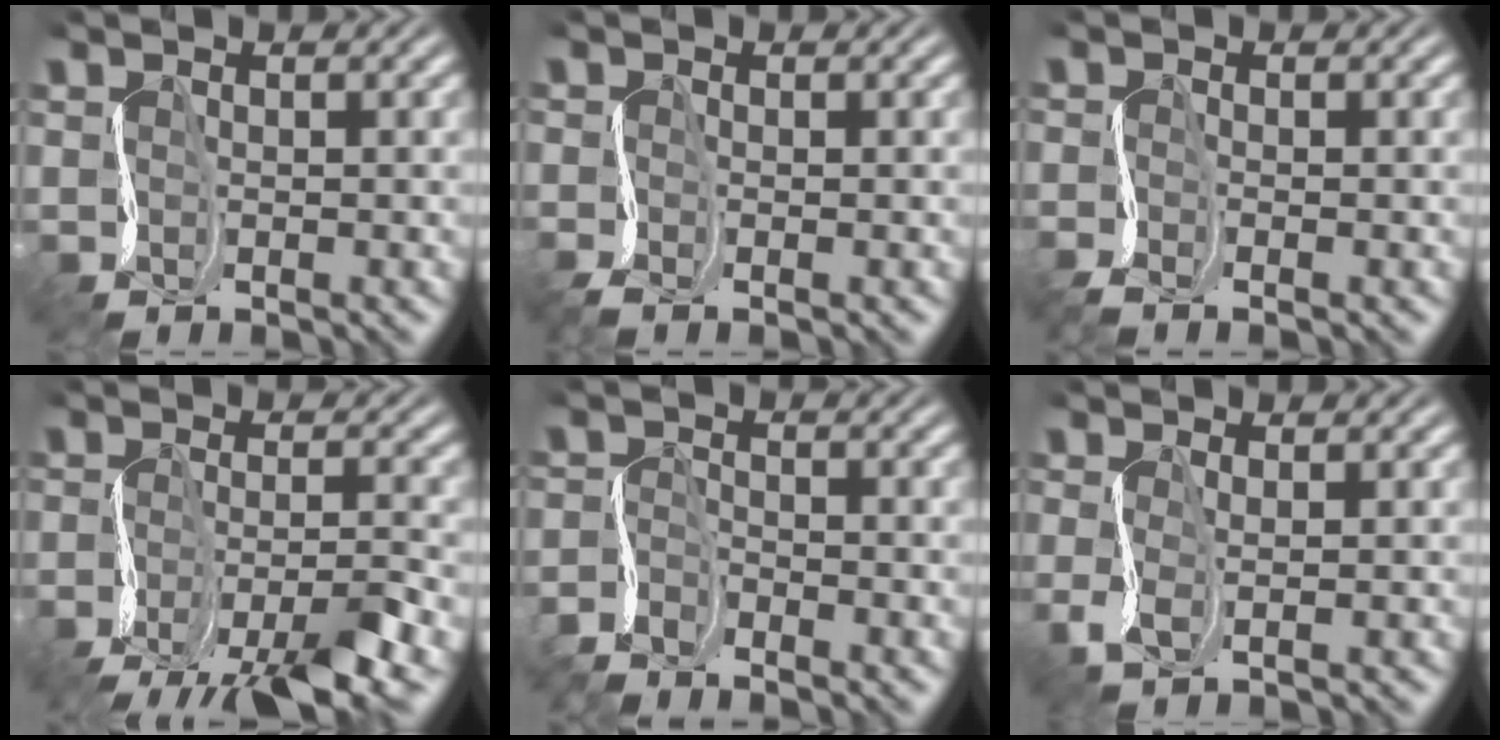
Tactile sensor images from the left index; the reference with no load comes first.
{"total": 1.5, "force": [-1.3, -0.1, 0.9], "torque": [-0.024, -0.003, -0.035]}
{"total": 1.8, "force": [-1.6, 0.0, 1.0], "torque": [-0.025, -0.006, -0.041]}
{"total": 6.8, "force": [-4.7, 1.2, 4.7], "torque": [-0.076, 0.000, -0.092]}
{"total": 3.3, "force": [-3.1, 0.6, 0.7], "torque": [-0.019, -0.002, -0.075]}
{"total": 1.4, "force": [-0.2, 0.2, 1.4], "torque": [-0.041, -0.001, -0.010]}